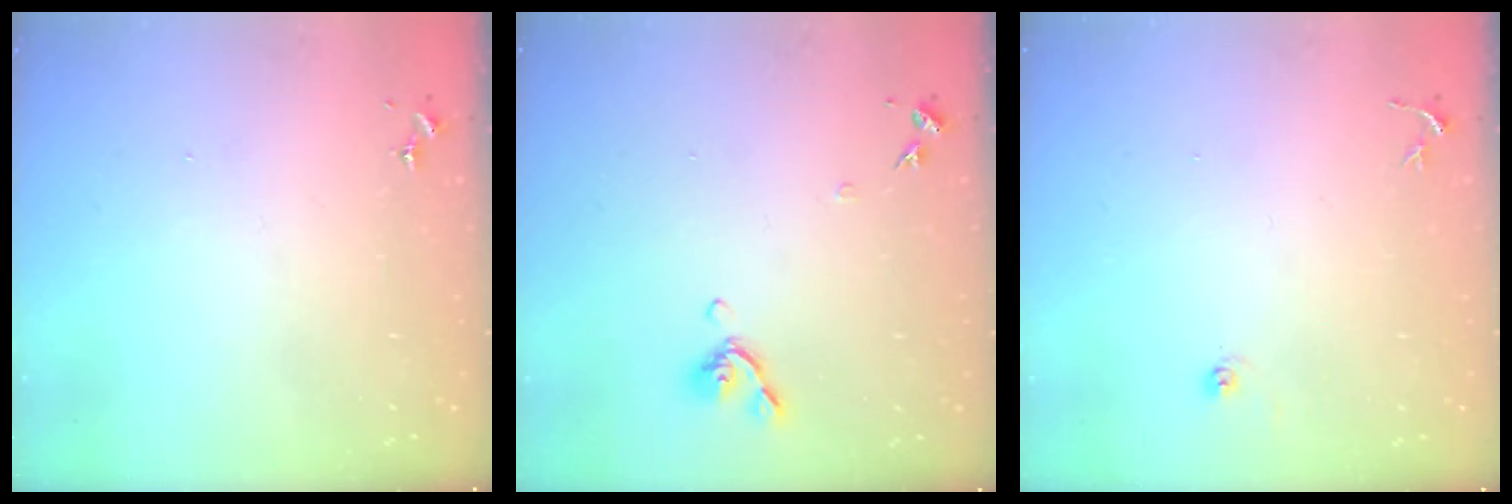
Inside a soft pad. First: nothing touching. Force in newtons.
{"total": 7.9, "press": 7.8, "slide": 1.5}
{"total": 5.1, "press": 5.0, "slide": 0.4}